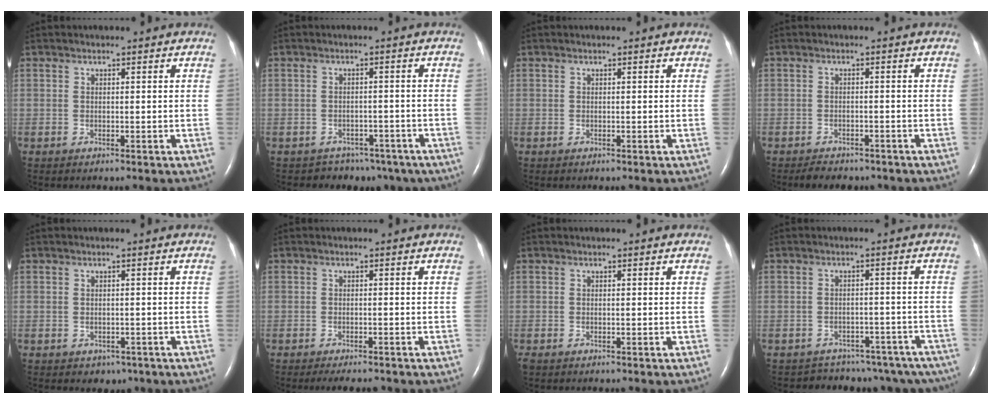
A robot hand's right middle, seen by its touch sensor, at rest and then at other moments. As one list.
[{"total": 7.3, "force": [-5.4, 4.8, 0.6], "torque": [-0.006, 0.018, -0.053]}, {"total": 0.0}, {"total": 5.1, "force": [-4.3, 2.1, 1.7], "torque": [-0.030, -0.003, -0.053]}, {"total": 2.1, "force": [-1.1, 1.6, 0.7], "torque": [-0.008, 0.003, -0.006]}, {"total": 4.5, "force": [-3.8, 1.1, 2.0], "torque": [-0.023, -0.006, -0.050]}, {"total": 0.6, "force": [-0.4, 0.3, 0.3], "torque": [-0.008, -0.001, -0.005]}, {"total": 14.6, "force": [-12.6, 6.9, 2.4], "torque": [-0.030, 0.038, -0.130]}]